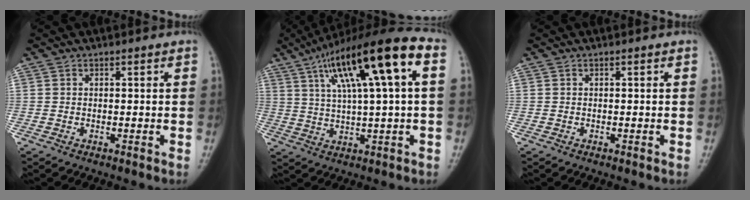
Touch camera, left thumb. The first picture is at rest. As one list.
[{"total": 18.8, "force": [6.2, 3.9, 17.3], "torque": [-0.285, 0.023, 0.100]}, {"total": 0.0}]